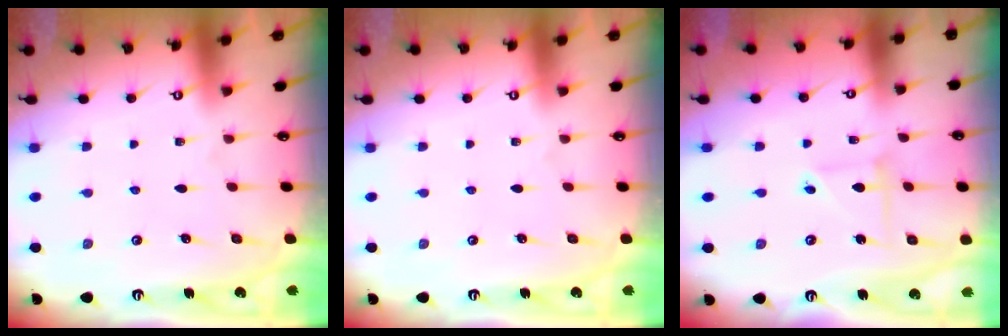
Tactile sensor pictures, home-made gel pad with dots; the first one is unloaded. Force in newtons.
{"total": 0.0}
{"total": 3.4, "press": 3.4, "slide": 0.4}